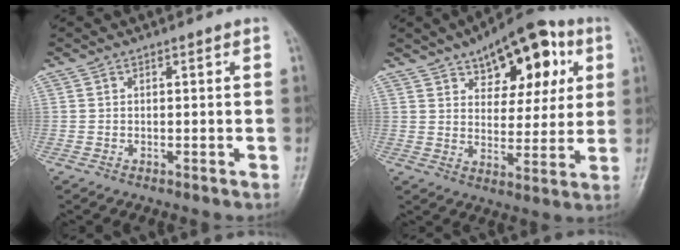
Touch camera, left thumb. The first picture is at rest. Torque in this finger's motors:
{"motor_torque": [0.15, 0.27, 0.23, -0.27, 0.11]}